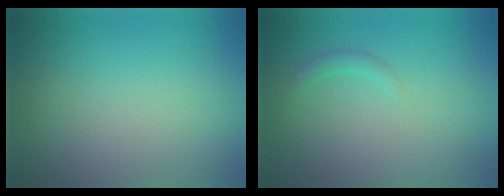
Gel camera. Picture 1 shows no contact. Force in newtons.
{"total": 1.0, "press": 1.0, "slide": 0.1}